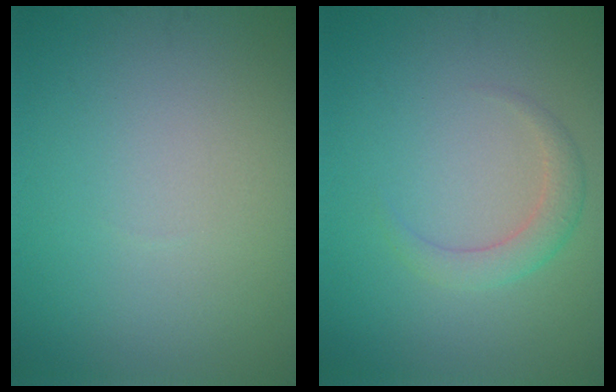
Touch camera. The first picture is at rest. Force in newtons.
{"total": 2.1, "press": 2.1, "slide": 0.1}